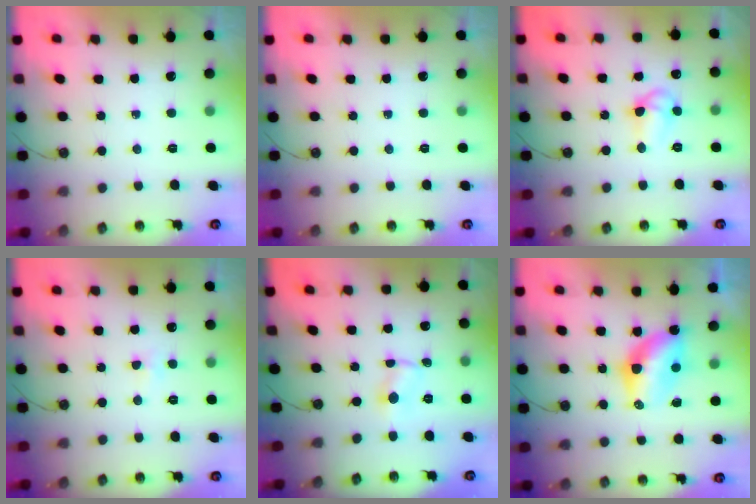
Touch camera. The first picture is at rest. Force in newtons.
{"total": 0.0}
{"total": 8.1, "press": 8.1, "slide": 0.7}
{"total": 4.3, "press": 2.7, "slide": 3.4}
{"total": 1.0, "press": 0.9, "slide": 0.1}
{"total": 9.0, "press": 9.0, "slide": 0.8}